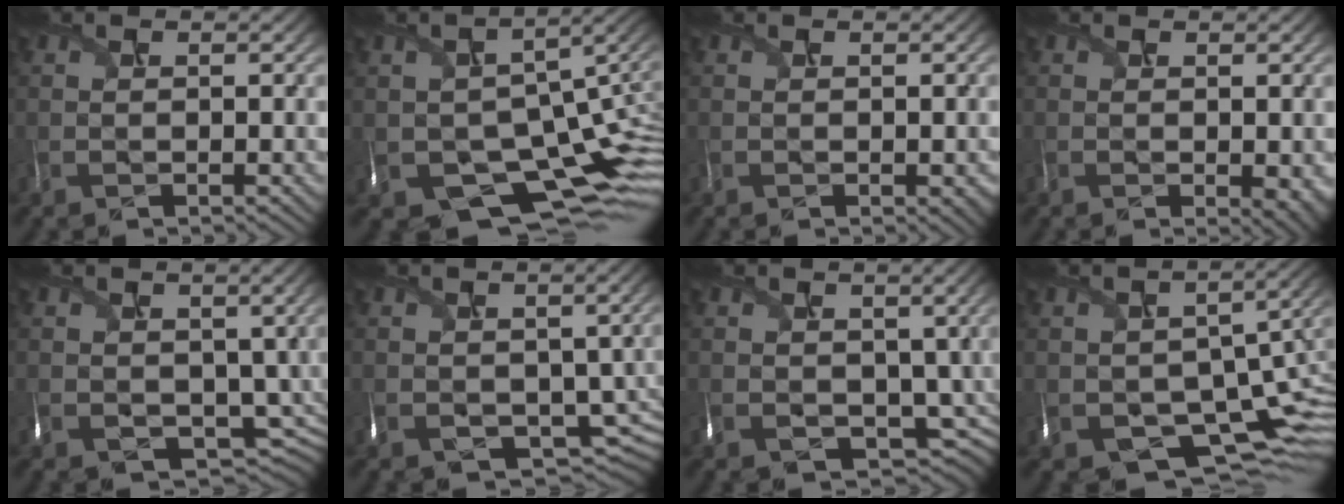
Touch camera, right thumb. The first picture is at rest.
{"total": 12.4, "force": [-4.5, 7.6, 8.7], "torque": [-0.172, -0.045, -0.050]}
{"total": 1.4, "force": [-0.6, 0.5, 1.2], "torque": [-0.010, -0.005, -0.003]}
{"total": 4.0, "force": [-0.9, 1.7, 3.5], "torque": [-0.025, -0.008, -0.008]}
{"total": 5.2, "force": [-0.1, 3.8, 3.5], "torque": [-0.096, -0.024, 0.010]}
{"total": 5.0, "force": [-1.4, 3.5, 3.3], "torque": [-0.082, -0.026, -0.010]}
{"total": 5.8, "force": [0.0, 4.2, 3.9], "torque": [-0.103, -0.026, 0.014]}
{"total": 10.8, "force": [-4.7, 6.0, 7.6], "torque": [-0.146, -0.038, -0.055]}